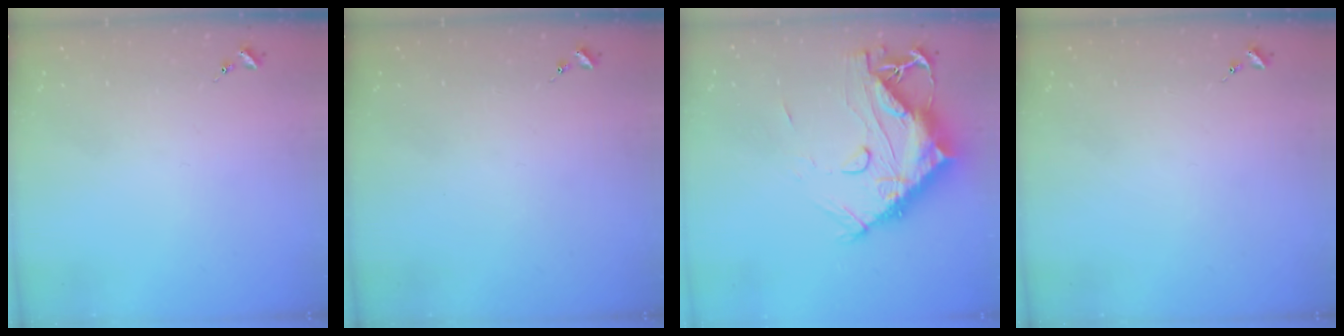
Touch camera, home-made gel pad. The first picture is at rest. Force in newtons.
{"total": 0.0}
{"total": 18.5, "press": 18.4, "slide": 1.9}
{"total": 0.0}